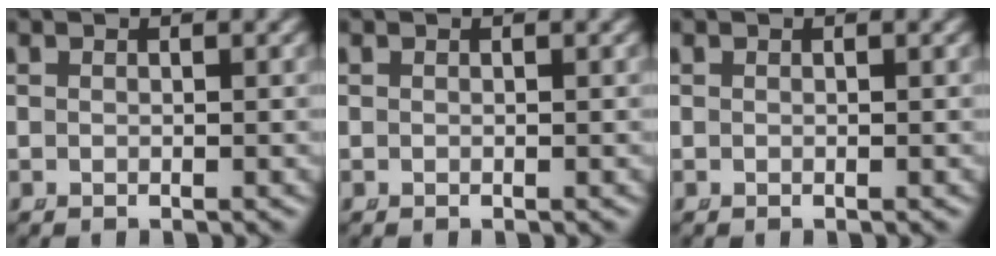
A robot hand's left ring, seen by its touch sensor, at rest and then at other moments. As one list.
[{"total": 0.0}, {"total": 0.0}]